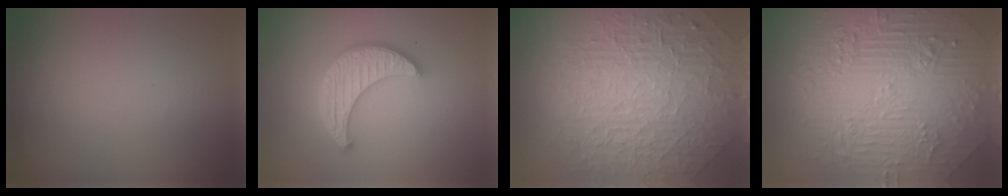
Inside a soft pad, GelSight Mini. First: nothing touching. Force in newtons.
{"total": 5.0, "press": 4.1, "slide": 2.8}
{"total": 10.0, "press": 6.3, "slide": 7.7}
{"total": 11.0, "press": 7.4, "slide": 8.2}